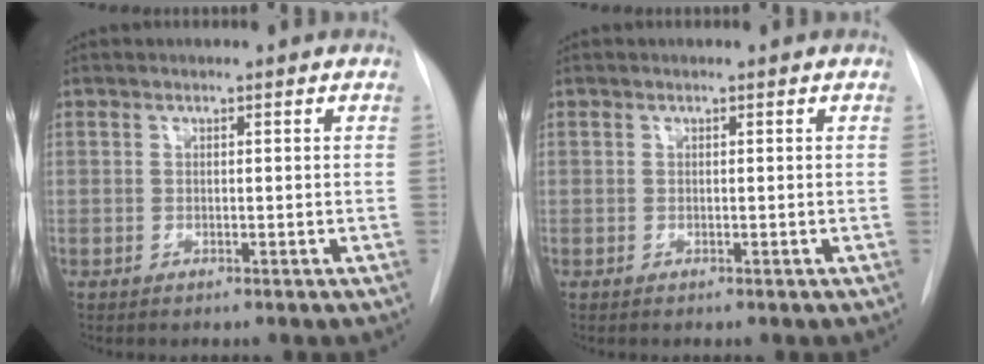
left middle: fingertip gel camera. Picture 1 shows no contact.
{"total": 0.0}